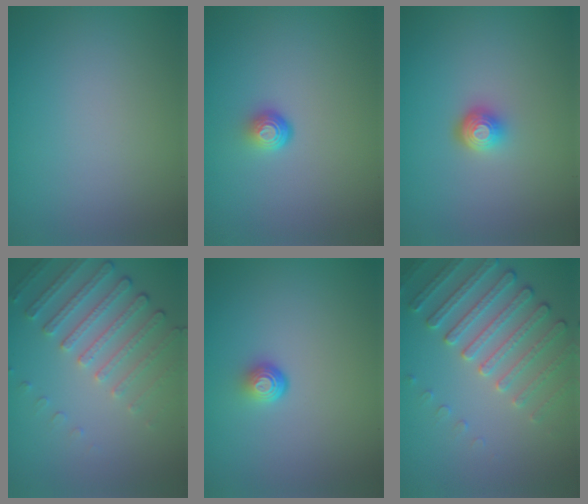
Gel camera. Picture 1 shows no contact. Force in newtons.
{"total": 1.8, "press": 1.1, "slide": 1.4}
{"total": 2.0, "press": 1.5, "slide": 1.4}
{"total": 4.7, "press": 3.4, "slide": 3.3}
{"total": 1.7, "press": 1.0, "slide": 1.4}
{"total": 4.3, "press": 4.1, "slide": 1.3}